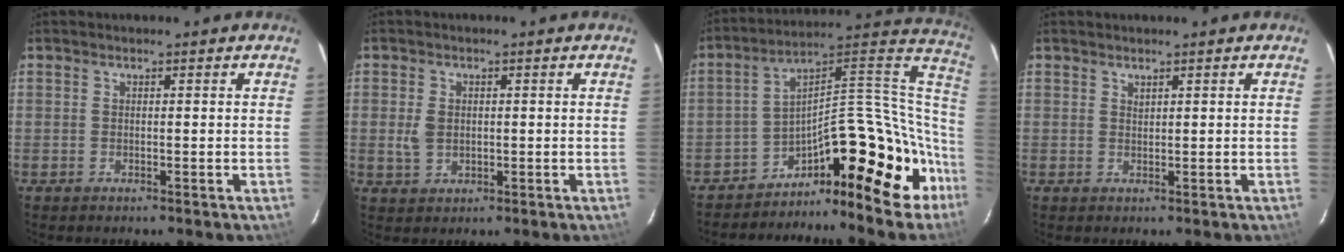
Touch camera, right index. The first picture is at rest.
{"total": 3.8, "force": [0.0, 2.9, 2.4], "torque": [-0.051, 0.002, 0.003]}
{"total": 18.2, "force": [-14.5, 7.2, 8.3], "torque": [-0.081, 0.064, -0.230]}
{"total": 0.6, "force": [0.6, 0.2, 0.1], "torque": [-0.001, 0.001, 0.012]}